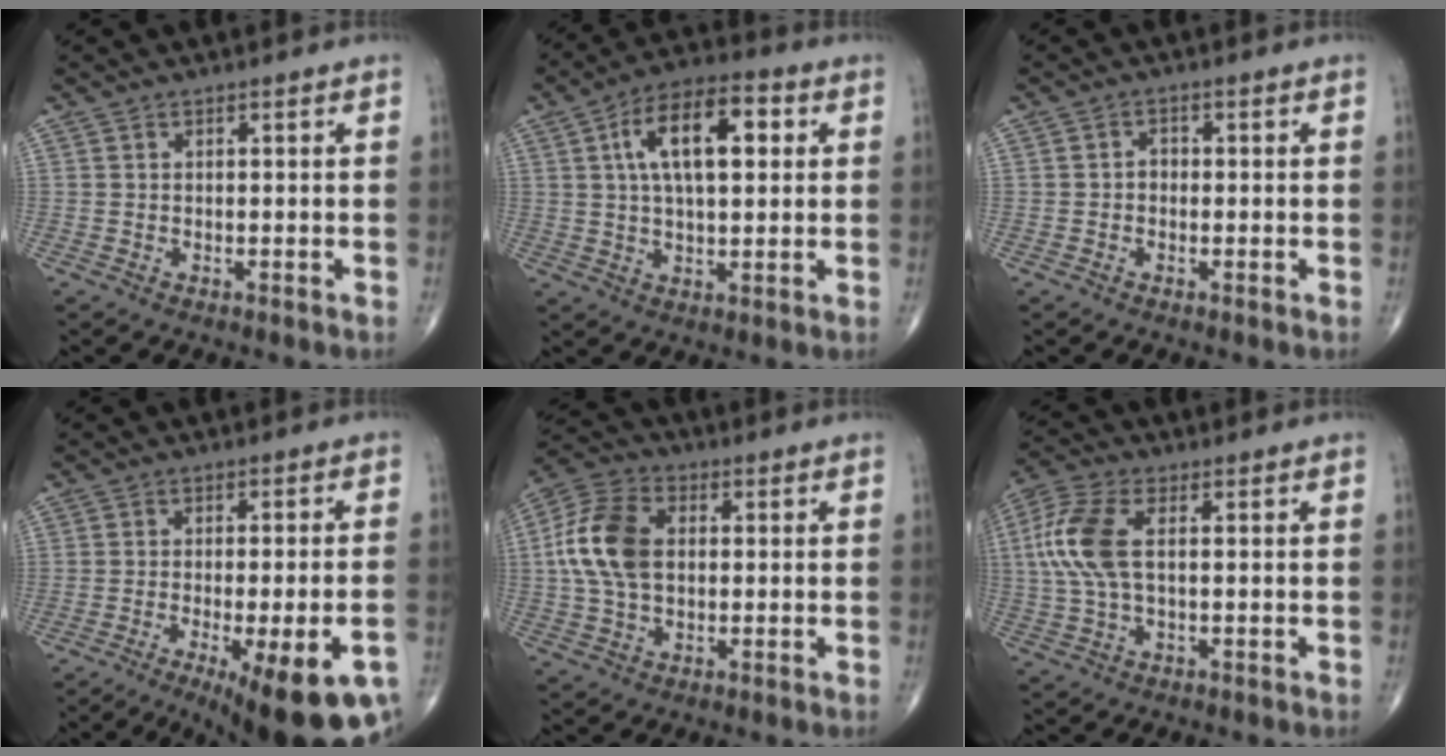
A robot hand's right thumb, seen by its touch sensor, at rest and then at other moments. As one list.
[{"total": 14.3, "force": [3.6, 6.7, 12.1], "torque": [-0.191, 0.015, 0.054]}, {"total": 1.6, "force": [-0.3, 1.3, 0.9], "torque": [-0.005, 0.007, -0.010]}, {"total": 19.2, "force": [-9.3, 5.5, 15.9], "torque": [-0.175, 0.009, -0.121]}, {"total": 12.9, "force": [1.1, 8.3, 9.8], "torque": [-0.197, 0.021, 0.016]}, {"total": 10.5, "force": [1.4, 5.1, 9.0], "torque": [-0.224, 0.017, 0.025]}]